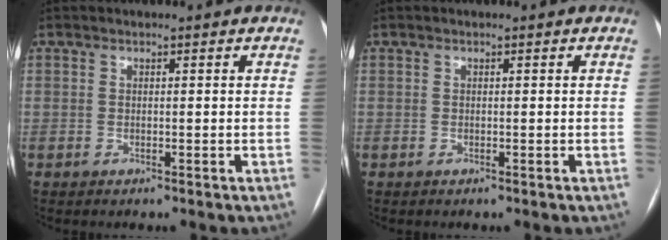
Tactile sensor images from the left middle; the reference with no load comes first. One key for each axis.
{"total": 0.0}